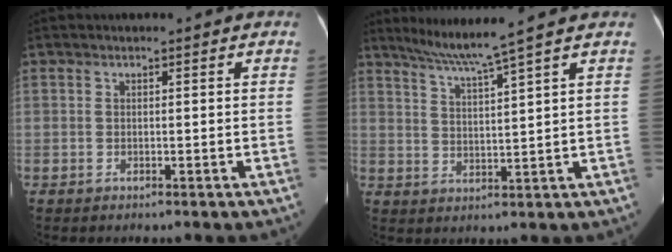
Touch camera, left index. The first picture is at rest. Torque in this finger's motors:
{"motor_torque": [-0.27, -0.34, 0.00, 0.00]}